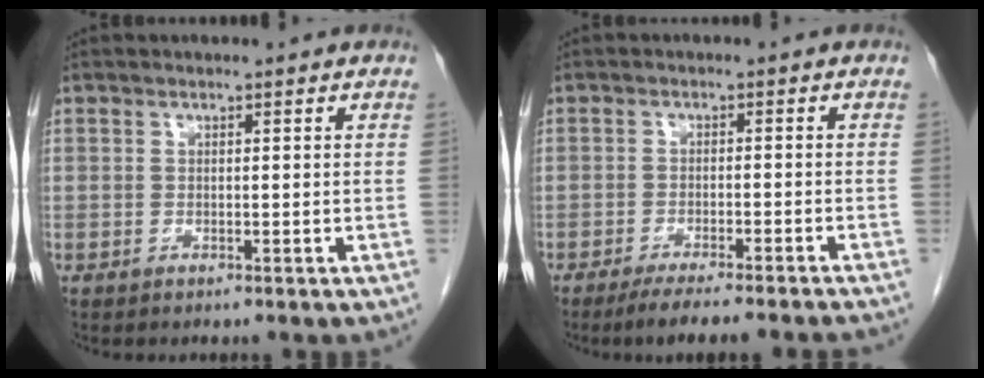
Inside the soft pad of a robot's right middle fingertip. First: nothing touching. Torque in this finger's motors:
{"motor_torque": [0.70, -0.54, 0.09, 0.05]}